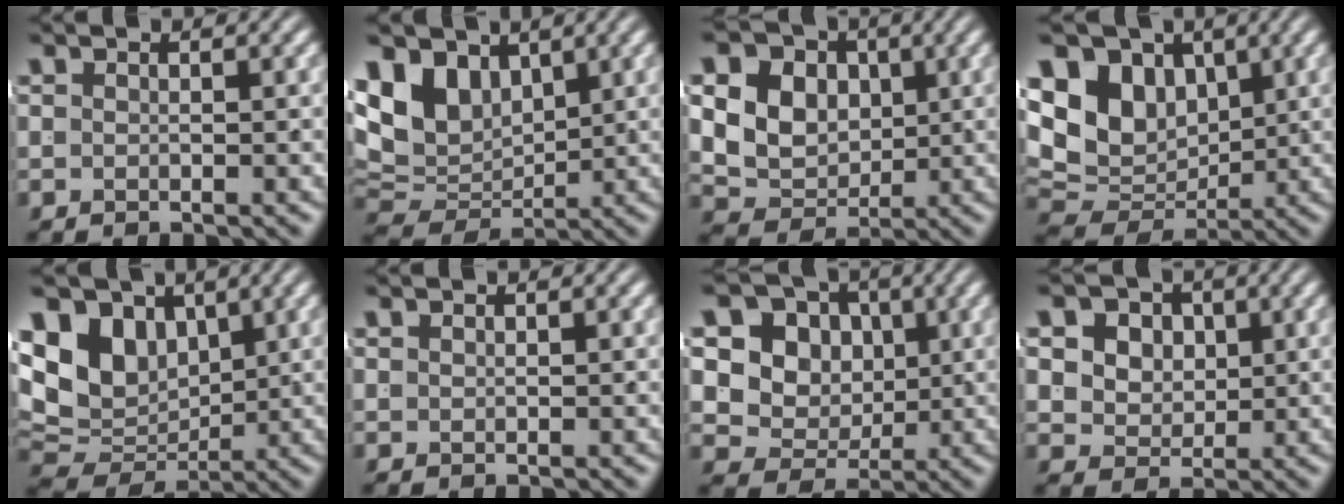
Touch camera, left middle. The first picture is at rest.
{"total": 9.2, "force": [1.2, 7.2, 5.7], "torque": [-0.124, -0.030, 0.039]}
{"total": 12.9, "force": [2.0, 11.2, 6.1], "torque": [-0.133, -0.018, 0.025]}
{"total": 13.2, "force": [1.4, 10.8, 7.4], "torque": [-0.141, -0.027, 0.029]}
{"total": 11.6, "force": [1.2, 9.4, 6.6], "torque": [-0.130, -0.029, 0.033]}
{"total": 0.8, "force": [0.4, -0.7, -0.1], "torque": [0.013, 0.000, 0.014]}
{"total": 14.5, "force": [2.1, 12.6, 6.9], "torque": [-0.155, -0.027, 0.031]}
{"total": 8.6, "force": [2.0, 7.5, 3.7], "torque": [-0.083, -0.010, 0.027]}